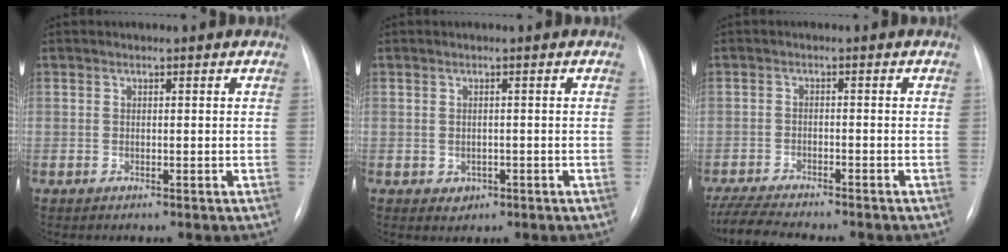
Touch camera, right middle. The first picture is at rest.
{"total": 1.6, "force": [-0.6, 1.4, 0.5], "torque": [-0.005, 0.003, -0.003]}
{"total": 9.4, "force": [-8.5, 0.9, 4.1], "torque": [-0.070, -0.018, -0.137]}